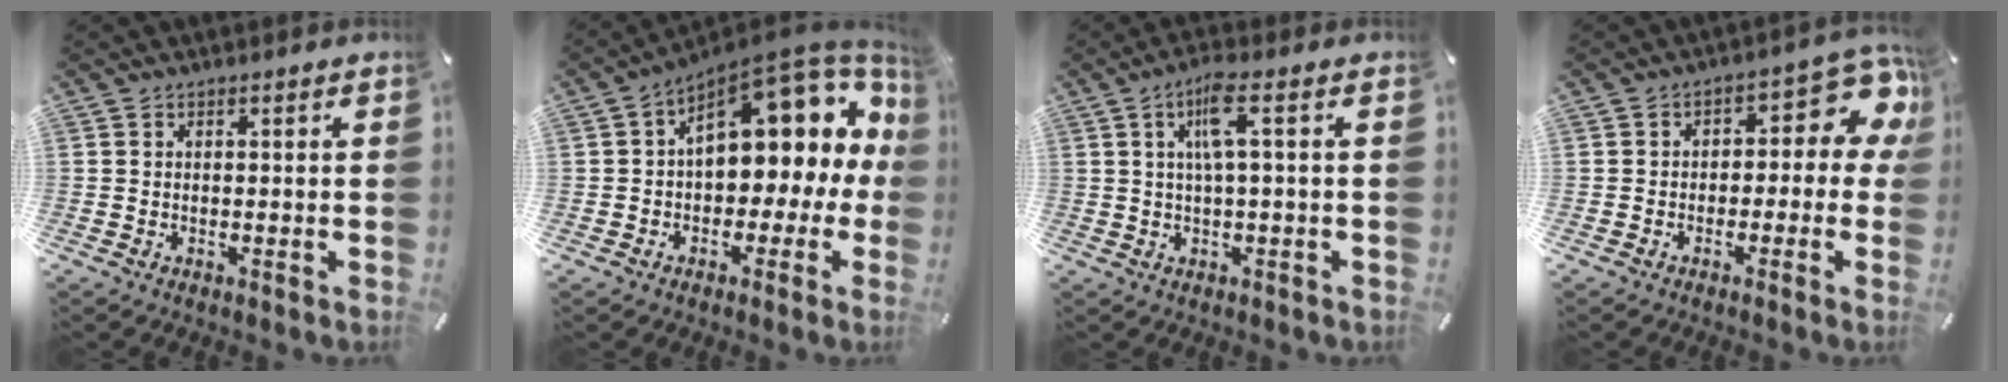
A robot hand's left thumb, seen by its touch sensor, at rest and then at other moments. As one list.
[{"total": 16.6, "force": [6.9, 9.1, 12.1], "torque": [-0.155, -0.052, 0.113]}, {"total": 7.1, "force": [1.7, 1.1, 6.8], "torque": [-0.134, 0.002, 0.026]}, {"total": 9.4, "force": [2.0, 5.5, 7.3], "torque": [-0.086, -0.016, 0.033]}]